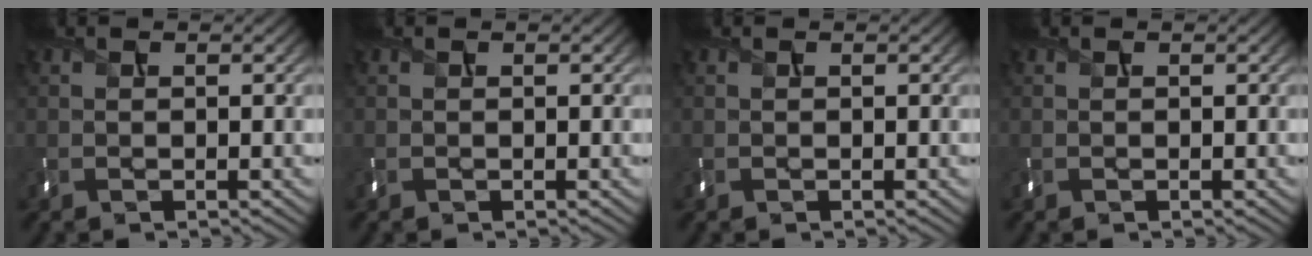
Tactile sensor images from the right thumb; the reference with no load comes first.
{"total": 0.0}
{"total": 0.0}
{"total": 0.0}